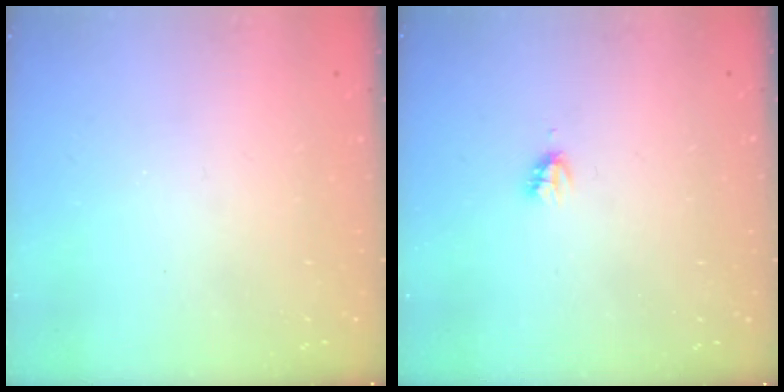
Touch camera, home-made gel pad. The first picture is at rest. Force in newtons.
{"total": 2.2, "press": 2.2, "slide": 0.3}